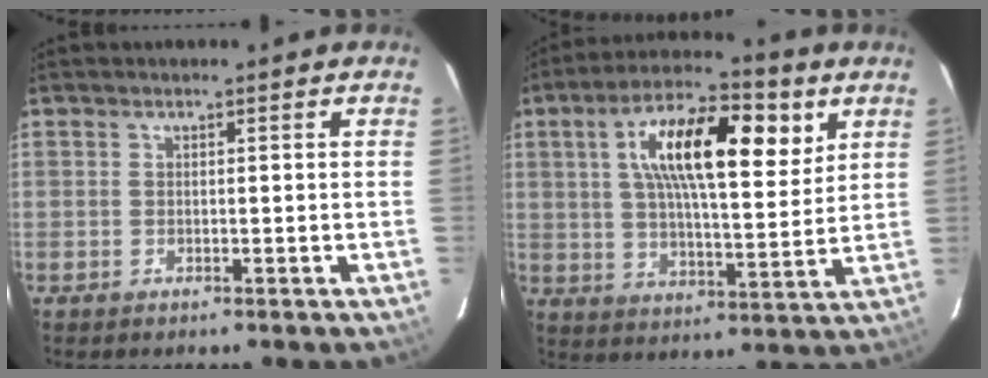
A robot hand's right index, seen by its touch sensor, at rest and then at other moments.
{"total": 18.2, "force": [7.0, 6.5, 15.5], "torque": [-0.262, 0.024, 0.107]}